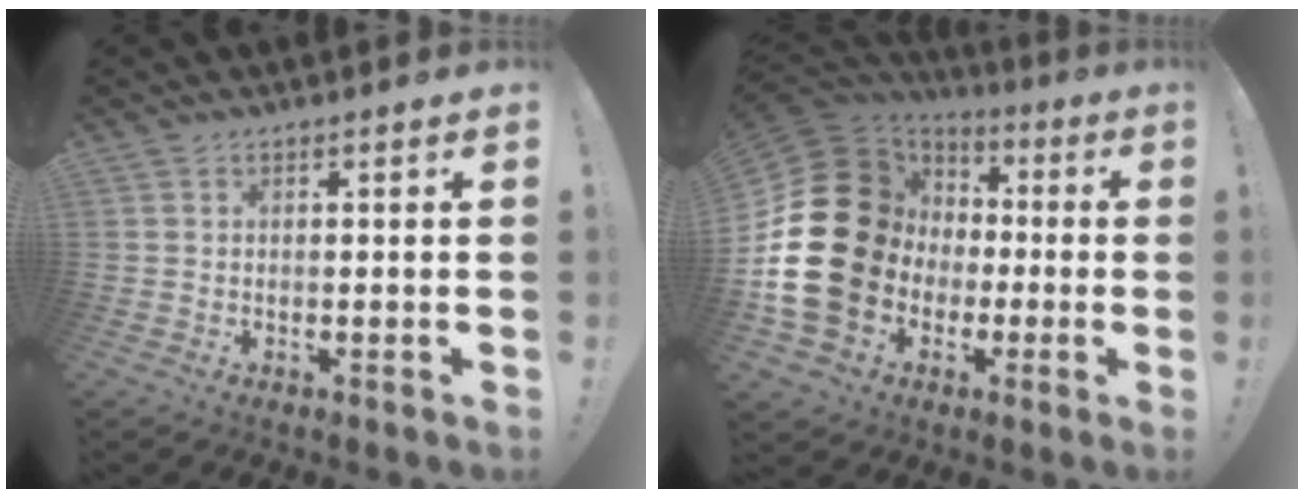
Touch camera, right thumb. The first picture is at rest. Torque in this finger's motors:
{"motor_torque": [2.41, 2.60, 2.07, -0.70, 0.71]}